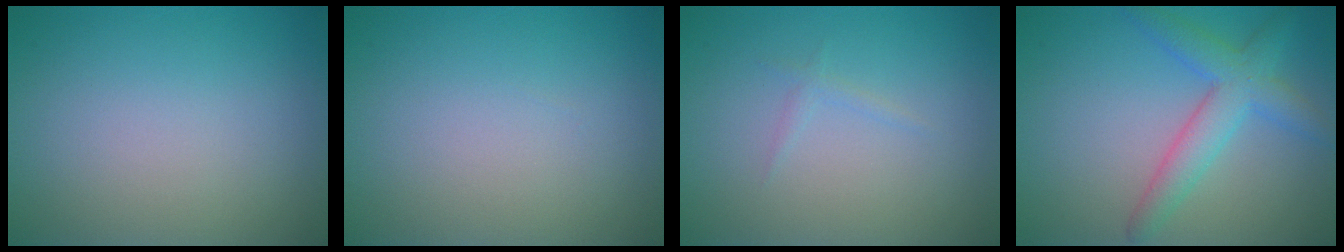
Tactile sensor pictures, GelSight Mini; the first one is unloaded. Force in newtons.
{"total": 0.0}
{"total": 0.7, "press": 0.7, "slide": 0.1}
{"total": 2.9, "press": 2.9, "slide": 0.2}